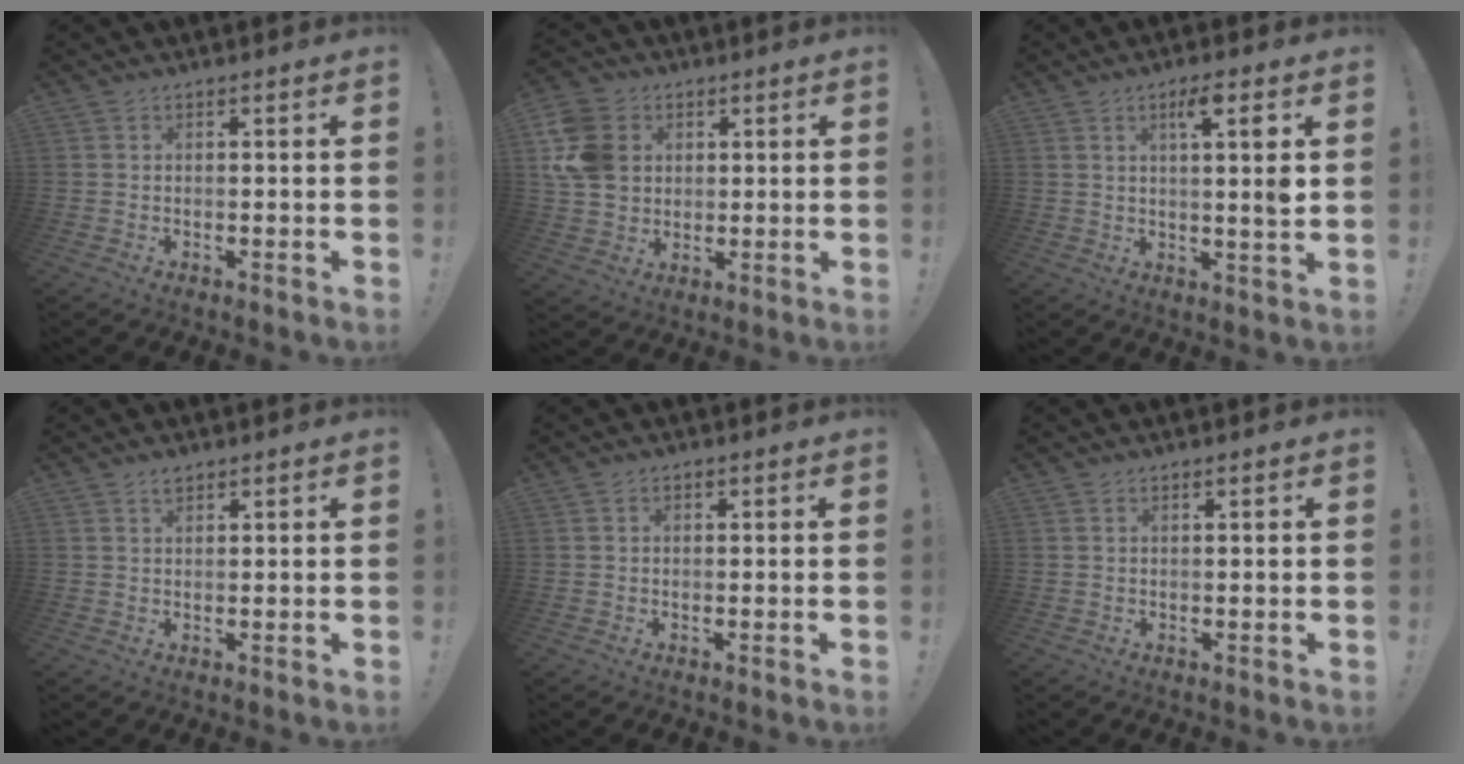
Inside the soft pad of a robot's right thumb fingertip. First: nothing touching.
{"total": 13.5, "force": [3.0, 11.2, 6.8], "torque": [-0.129, -0.004, 0.063]}
{"total": 7.7, "force": [2.5, 0.0, 7.2], "torque": [-0.111, -0.006, 0.029]}
{"total": 1.7, "force": [1.3, 0.9, 0.6], "torque": [0.000, -0.007, 0.021]}
{"total": 0.9, "force": [0.0, 0.8, 0.4], "torque": [-0.004, 0.002, -0.001]}
{"total": 0.8, "force": [0.4, -0.3, 0.7], "torque": [-0.009, -0.003, 0.007]}